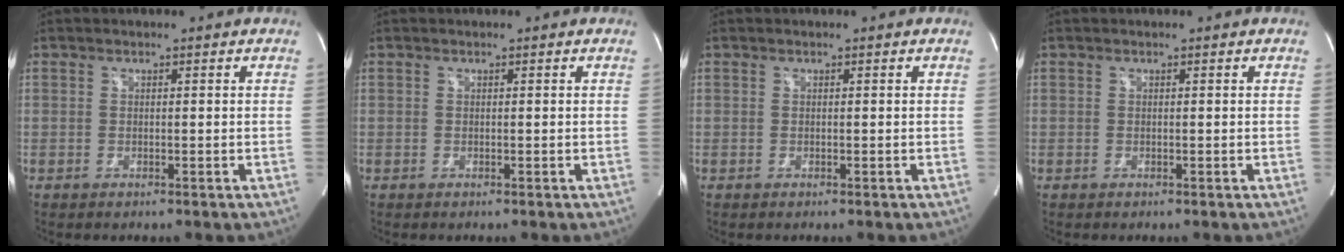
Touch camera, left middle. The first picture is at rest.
{"total": 0.0}
{"total": 0.0}
{"total": 0.0}